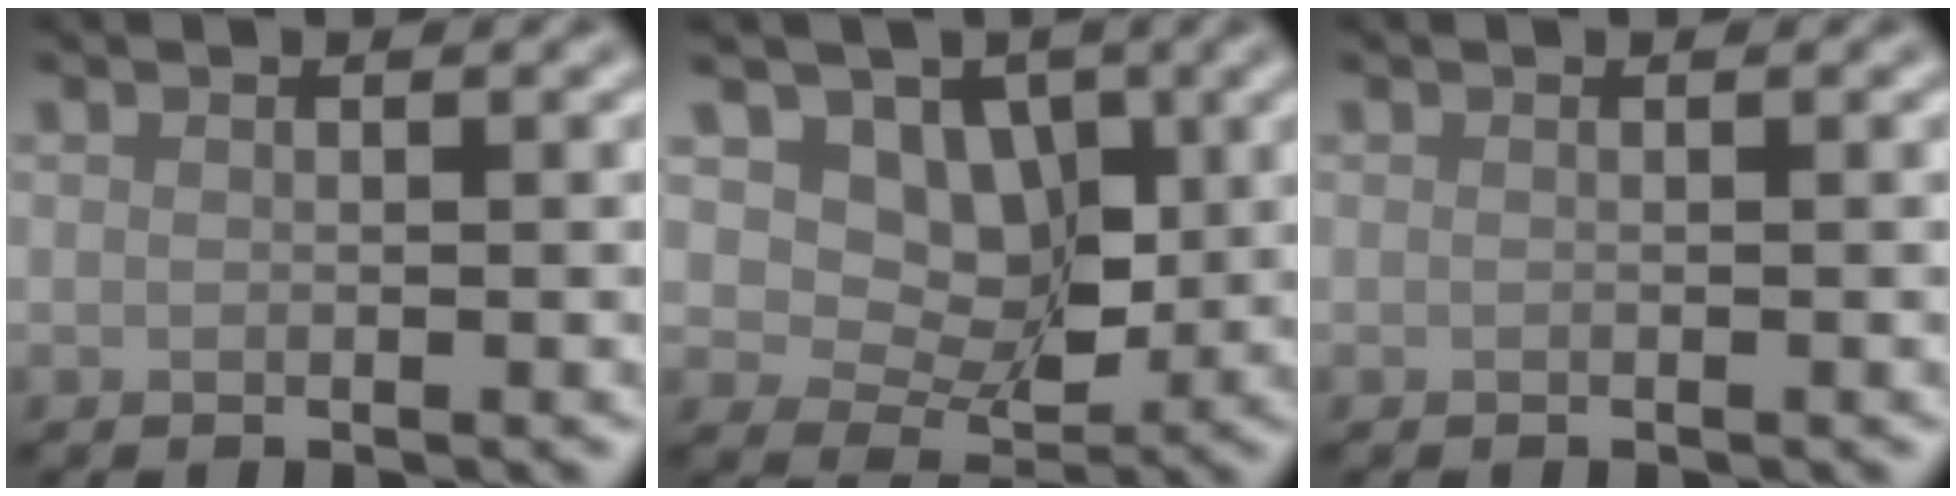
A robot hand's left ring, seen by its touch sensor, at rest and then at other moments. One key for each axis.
{"total": 6.8, "fx": 2.1, "fy": 5.3, "fz": 3.7, "tx": -0.061, "ty": -0.013, "tz": 0.038}
{"total": 0.0}